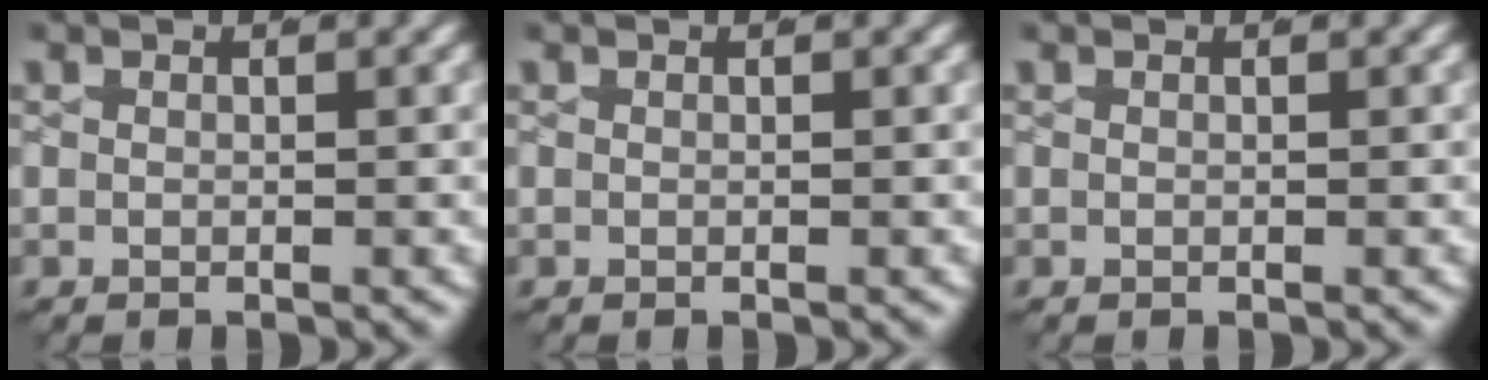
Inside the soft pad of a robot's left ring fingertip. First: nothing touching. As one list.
[{"total": 0.0}, {"total": 0.0}]